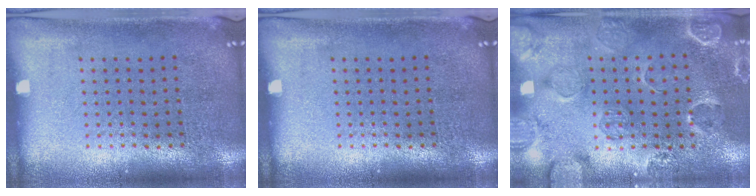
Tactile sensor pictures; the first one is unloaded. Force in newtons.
{"total": 0.0}
{"total": 2.6, "press": 2.0, "slide": 1.7}